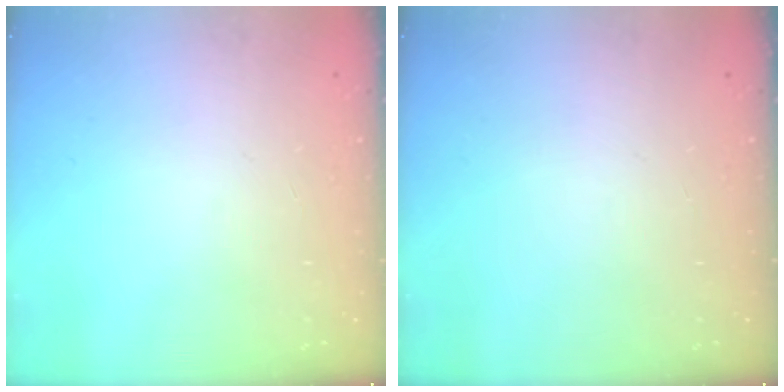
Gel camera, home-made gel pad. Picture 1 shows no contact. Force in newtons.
{"total": 0.0}